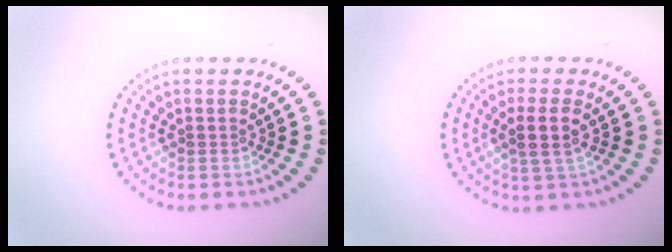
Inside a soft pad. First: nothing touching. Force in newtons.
{"total": 2.4, "press": 2.1, "slide": 1.2}